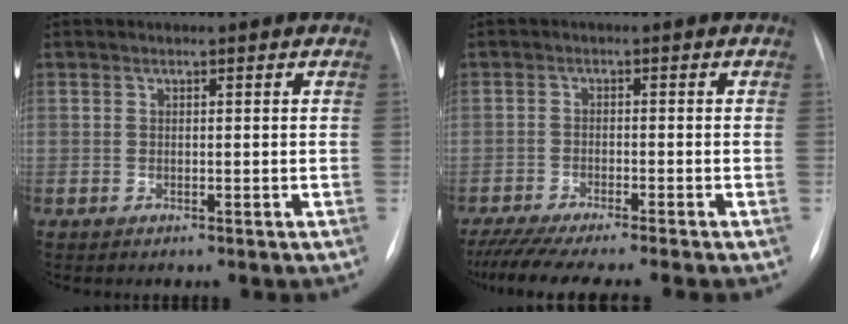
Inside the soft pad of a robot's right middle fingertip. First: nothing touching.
{"total": 9.7, "force": [-8.2, -0.9, 5.0], "torque": [-0.063, -0.027, -0.130]}